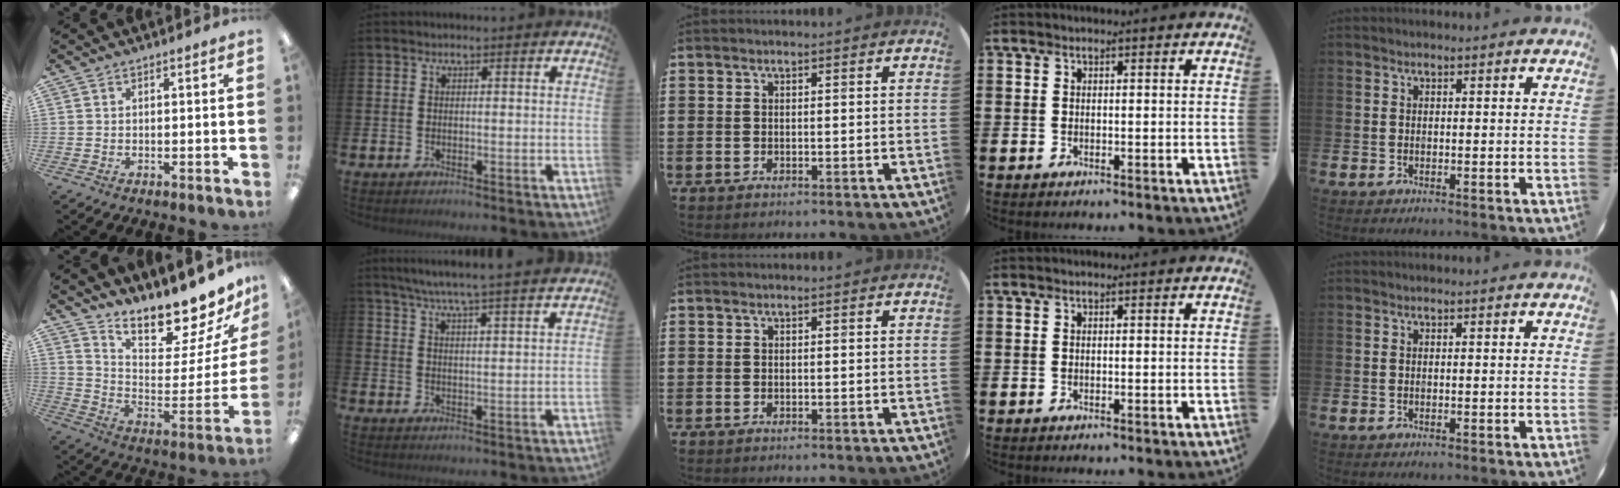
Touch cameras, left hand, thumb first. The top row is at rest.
{"thumb": {"total": 15.3, "force": [14.6, 2.2, 4.0], "torque": [-0.058, -0.140, 0.243]}, "index": {"total": 6.4, "force": [6.0, -0.6, 2.1], "torque": [-0.056, -0.038, 0.103]}}